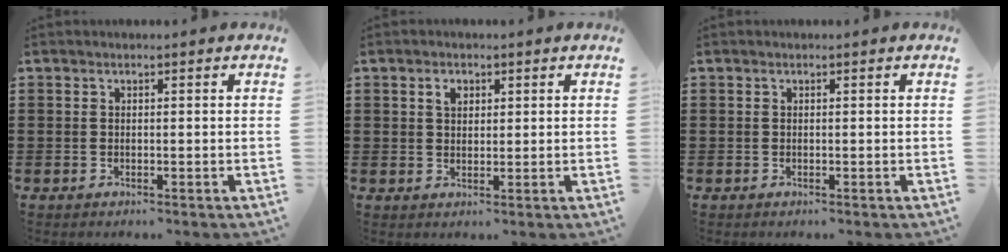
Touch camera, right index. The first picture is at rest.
{"total": 2.0, "force": [1.0, 1.4, 1.1], "torque": [-0.026, 0.007, 0.018]}
{"total": 0.0}